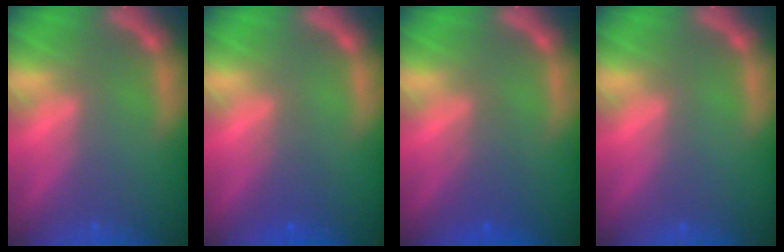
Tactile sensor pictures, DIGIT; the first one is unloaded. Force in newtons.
{"total": 2.0}
{"total": 2.5}
{"total": 0.0}